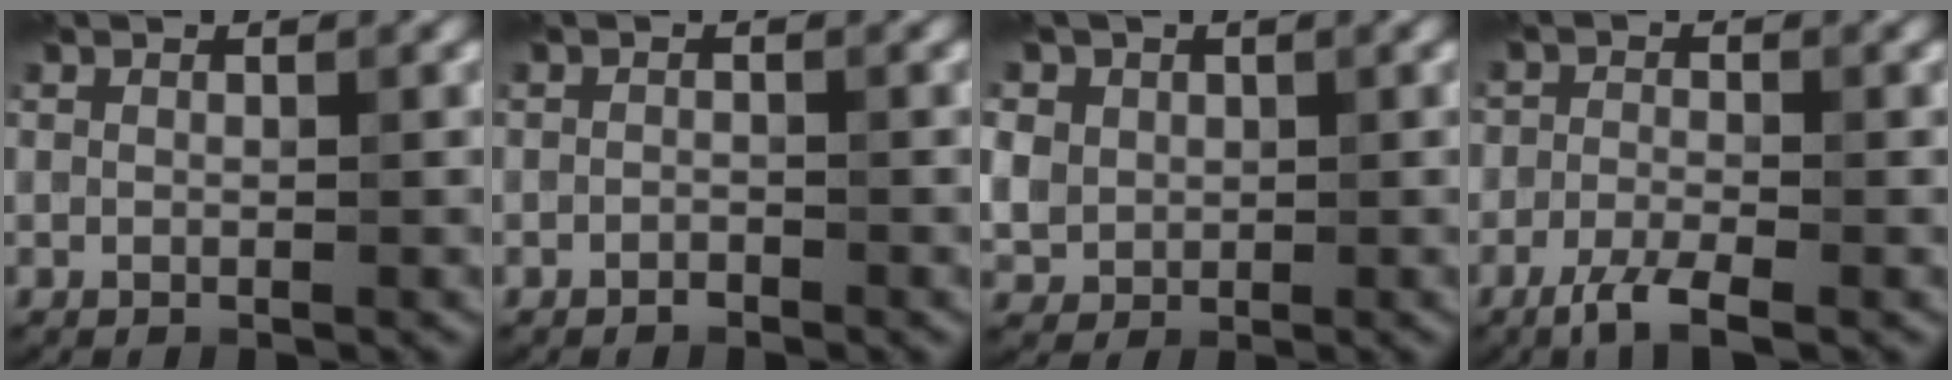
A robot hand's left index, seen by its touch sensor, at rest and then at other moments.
{"total": 0.7, "force": [-0.6, 0.3, 0.3], "torque": [-0.005, 0.000, -0.012]}
{"total": 5.7, "force": [2.0, 4.8, 2.3], "torque": [-0.069, 0.018, 0.027]}
{"total": 3.3, "force": [-2.0, 1.2, 2.2], "torque": [-0.043, -0.001, -0.046]}